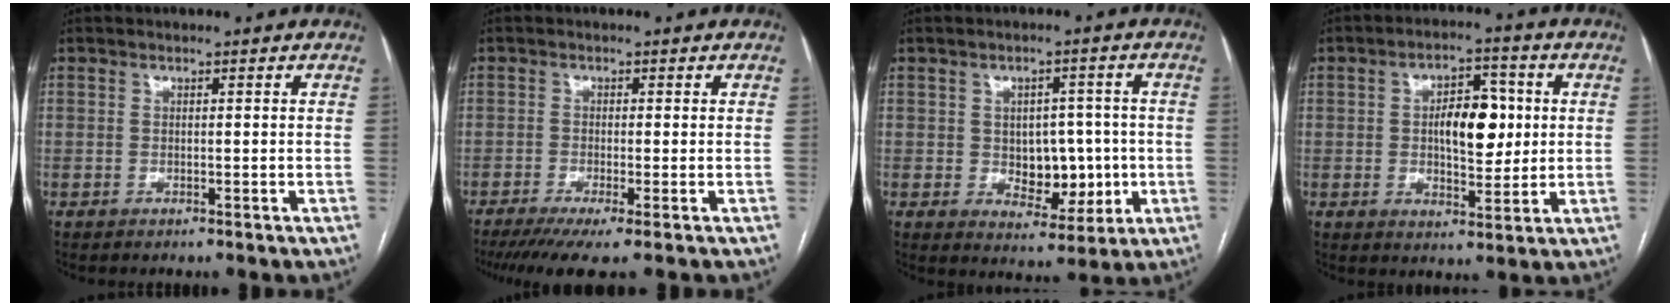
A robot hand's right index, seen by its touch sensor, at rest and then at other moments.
{"total": 5.5, "force": [-3.7, 0.2, 4.1], "torque": [-0.064, -0.013, -0.063]}
{"total": 7.7, "force": [-0.6, 5.0, 5.9], "torque": [-0.072, 0.010, 0.004]}
{"total": 8.9, "force": [1.0, 4.1, 7.8], "torque": [-0.122, 0.012, 0.019]}